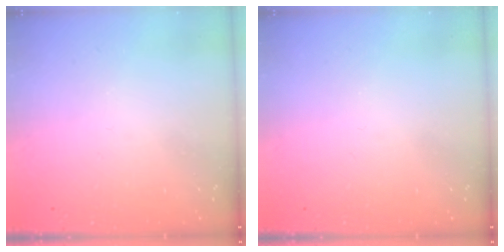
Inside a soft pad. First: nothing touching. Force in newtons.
{"total": 0.0}